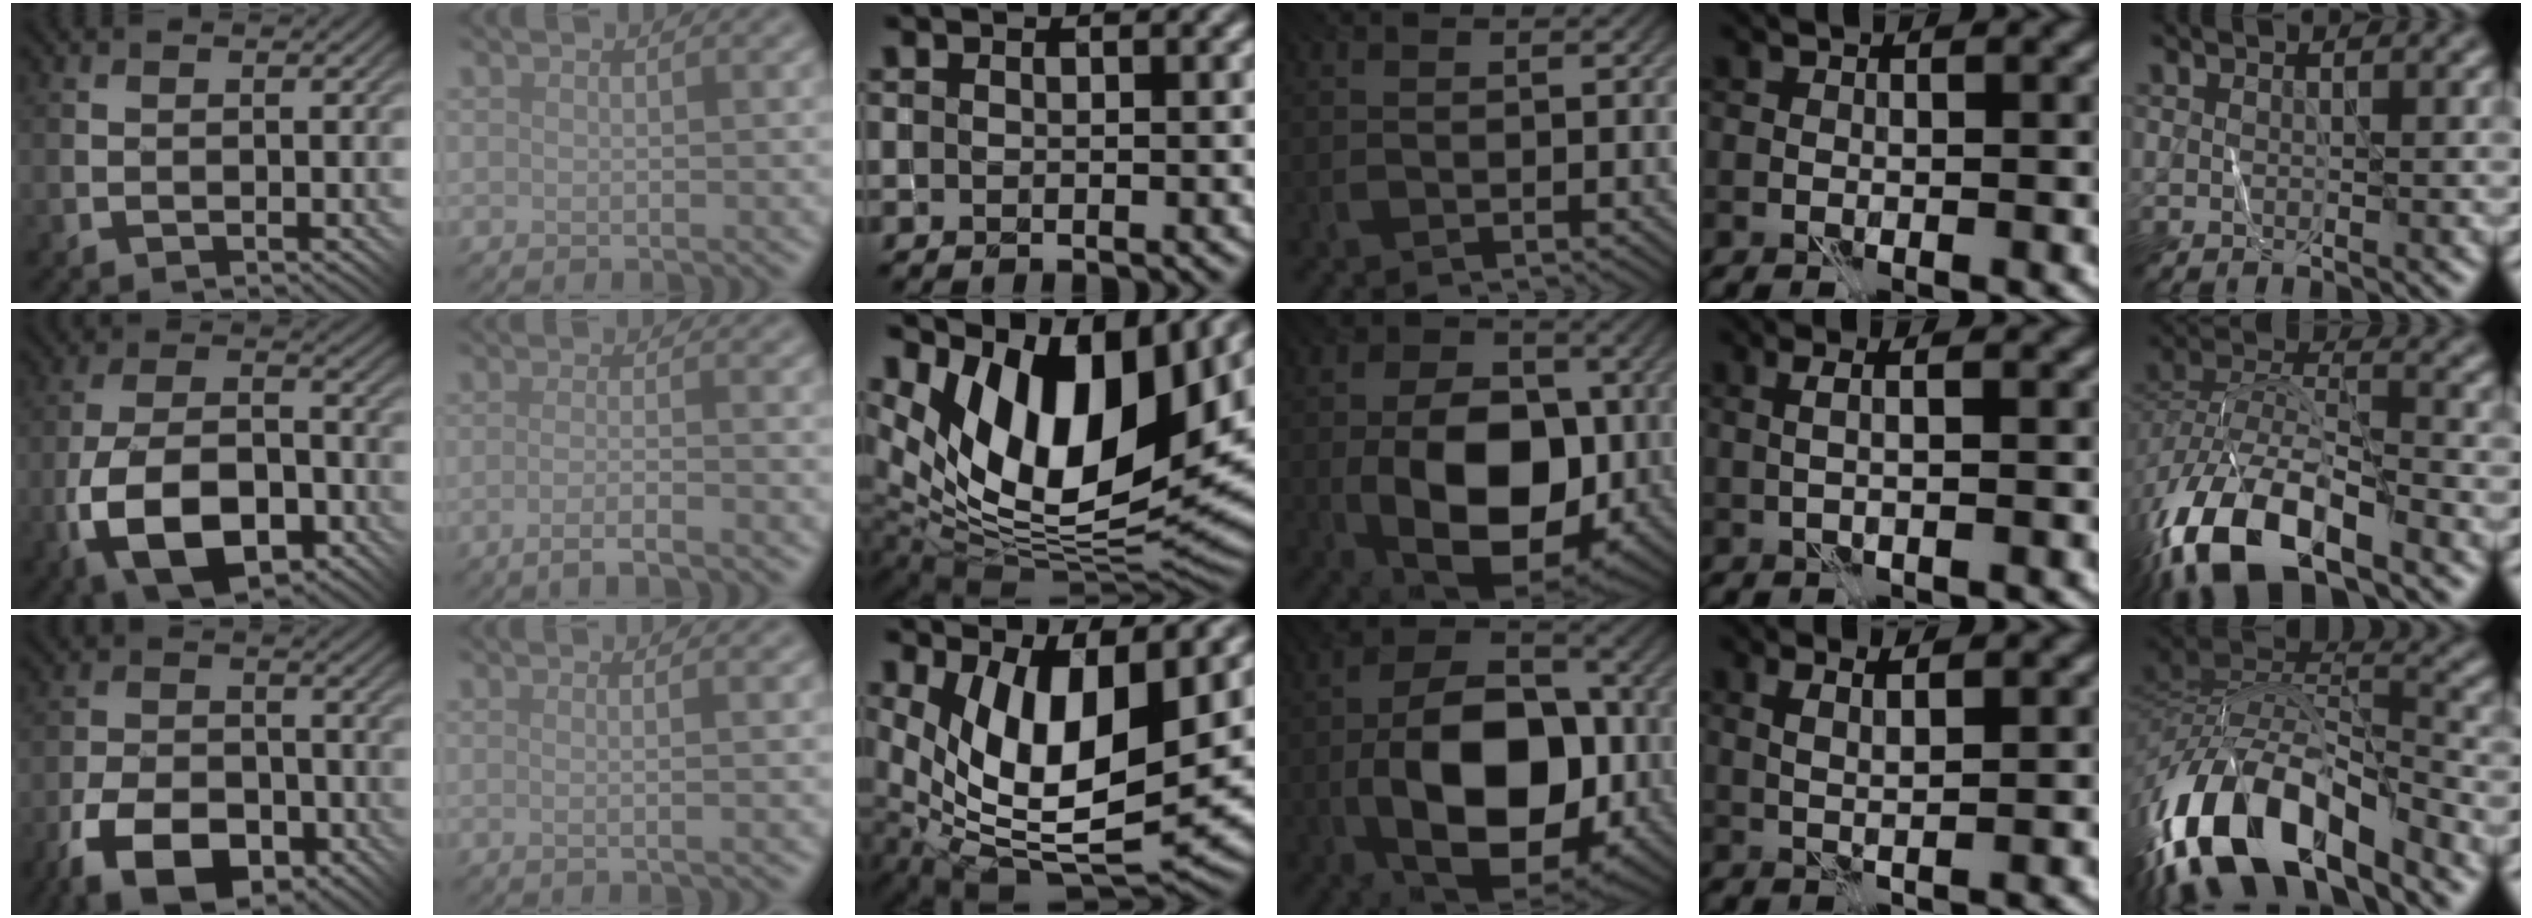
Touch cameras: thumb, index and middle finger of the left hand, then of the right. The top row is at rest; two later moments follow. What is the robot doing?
{"motion": "fold", "object": "shorts"}